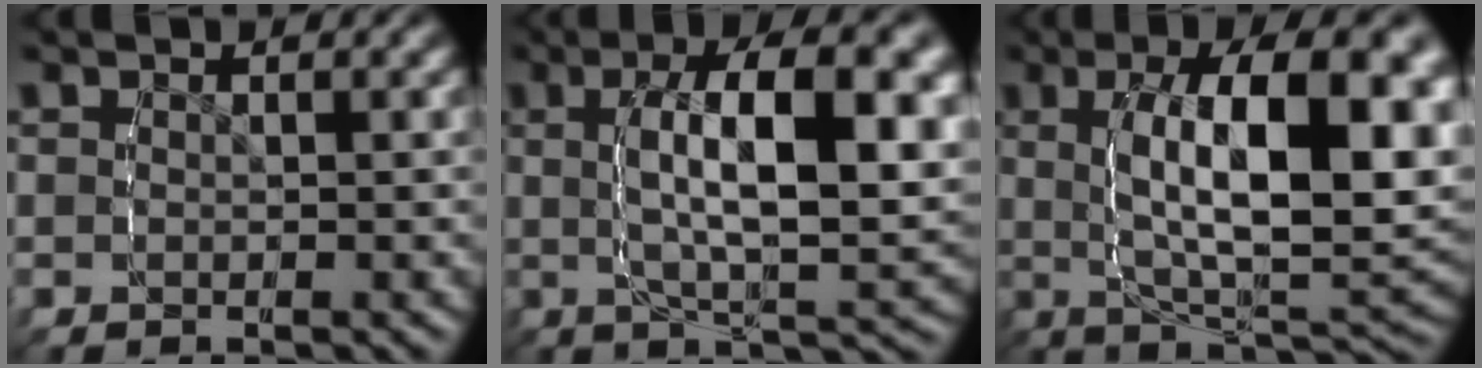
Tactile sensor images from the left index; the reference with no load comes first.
{"total": 9.5, "force": [0.7, 2.8, 9.0], "torque": [-0.138, 0.007, 0.008]}
{"total": 12.4, "force": [0.4, 4.7, 11.4], "torque": [-0.173, 0.005, 0.010]}